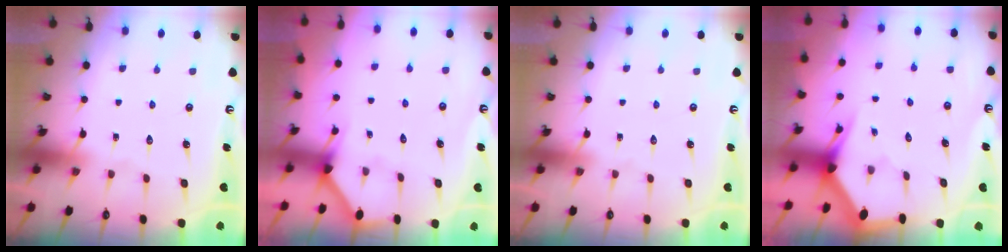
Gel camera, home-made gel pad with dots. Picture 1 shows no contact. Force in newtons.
{"total": 2.2, "press": 2.2, "slide": 0.4}
{"total": 0.0}
{"total": 3.1, "press": 3.1, "slide": 0.1}